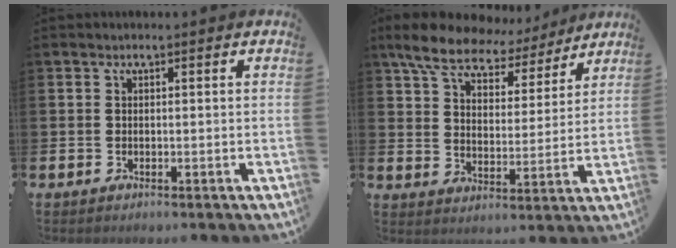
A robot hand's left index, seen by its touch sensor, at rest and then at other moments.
{"total": 9.1, "force": [8.0, 3.1, 3.0], "torque": [-0.084, -0.048, 0.140]}